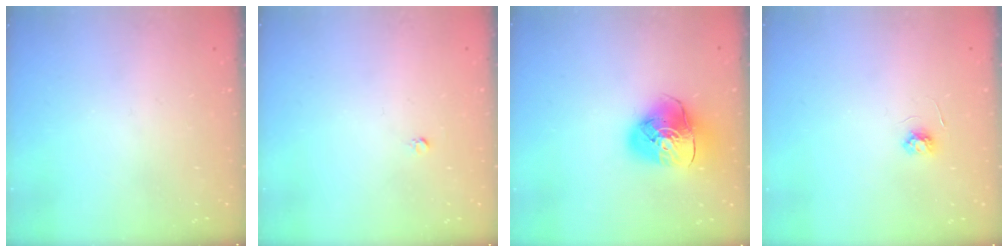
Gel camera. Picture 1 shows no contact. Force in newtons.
{"total": 2.5, "press": 2.5, "slide": 0.2}
{"total": 12.7, "press": 12.6, "slide": 1.7}
{"total": 3.6, "press": 3.6, "slide": 0.5}